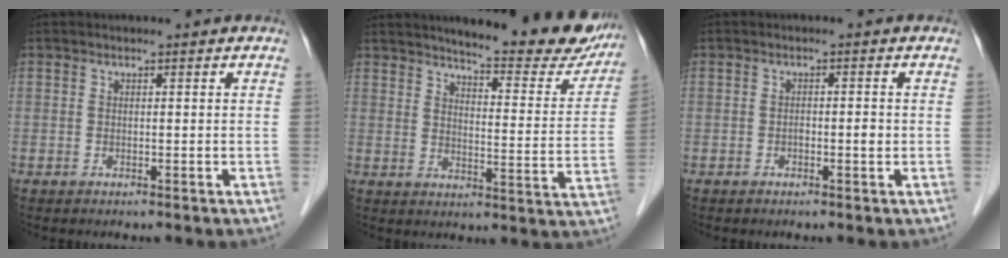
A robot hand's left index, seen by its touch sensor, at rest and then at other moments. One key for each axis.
{"total": 18.1, "fx": 16.2, "fy": 3.0, "fz": 7.6, "tx": -0.087, "ty": -0.047, "tz": 0.189}
{"total": 1.4, "fx": -0.4, "fy": 0.4, "fz": 1.3, "tx": -0.019, "ty": 0.002, "tz": -0.007}